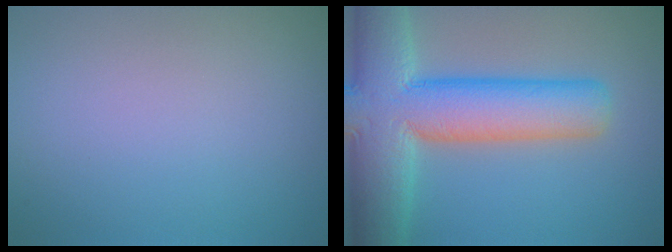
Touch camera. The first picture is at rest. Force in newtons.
{"total": 12.2, "press": 12.2, "slide": 0.6}